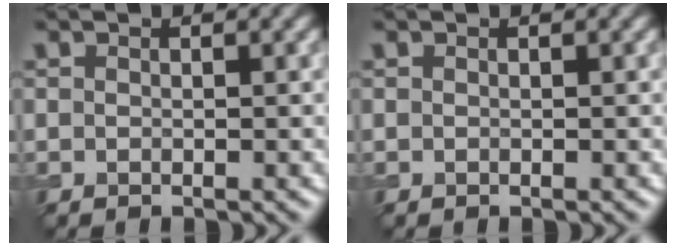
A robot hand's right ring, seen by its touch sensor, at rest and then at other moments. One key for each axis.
{"total": 0.0}